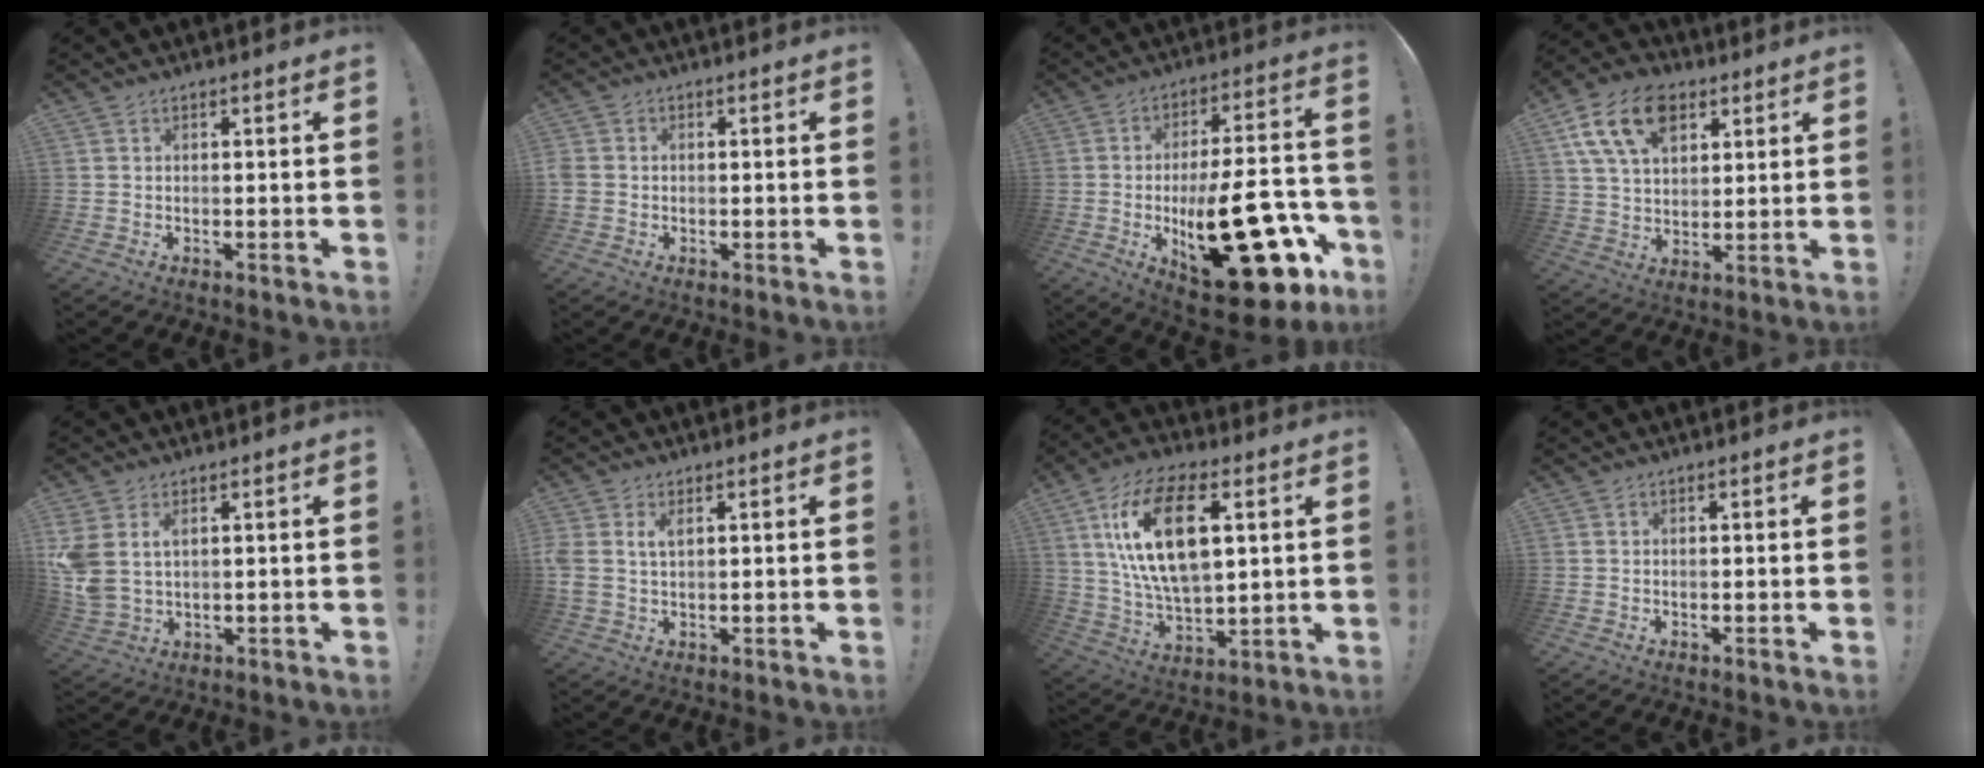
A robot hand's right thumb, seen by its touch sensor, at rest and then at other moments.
{"total": 2.5, "force": [-0.4, 2.2, 1.2], "torque": [-0.030, 0.003, -0.006]}
{"total": 28.3, "force": [-8.0, 11.4, 24.6], "torque": [-0.377, 0.041, -0.113]}
{"total": 16.2, "force": [7.7, 10.5, 9.7], "torque": [-0.168, -0.023, 0.144]}
{"total": 6.4, "force": [2.8, 4.0, 4.2], "torque": [-0.083, -0.014, 0.054]}
{"total": 3.4, "force": [1.6, 1.8, 2.5], "torque": [-0.047, -0.003, 0.028]}
{"total": 20.0, "force": [6.4, 10.6, 15.7], "torque": [-0.292, -0.010, 0.103]}
{"total": 0.0}